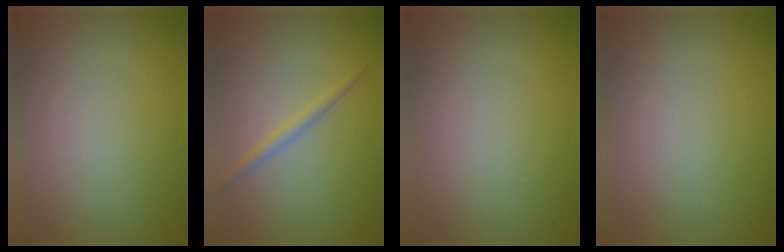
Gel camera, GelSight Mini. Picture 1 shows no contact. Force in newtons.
{"total": 1.2, "press": 1.2, "slide": 0.0}
{"total": 0.0}
{"total": 0.0}